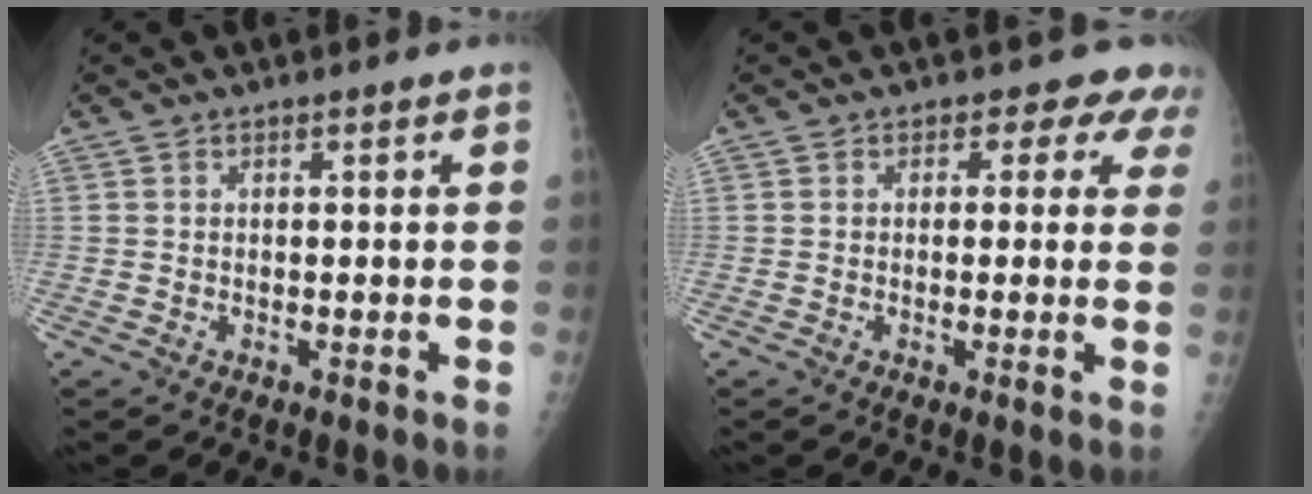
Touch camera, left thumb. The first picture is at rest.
{"total": 4.6, "force": [3.1, 3.2, 1.0], "torque": [0.024, -0.009, 0.013]}